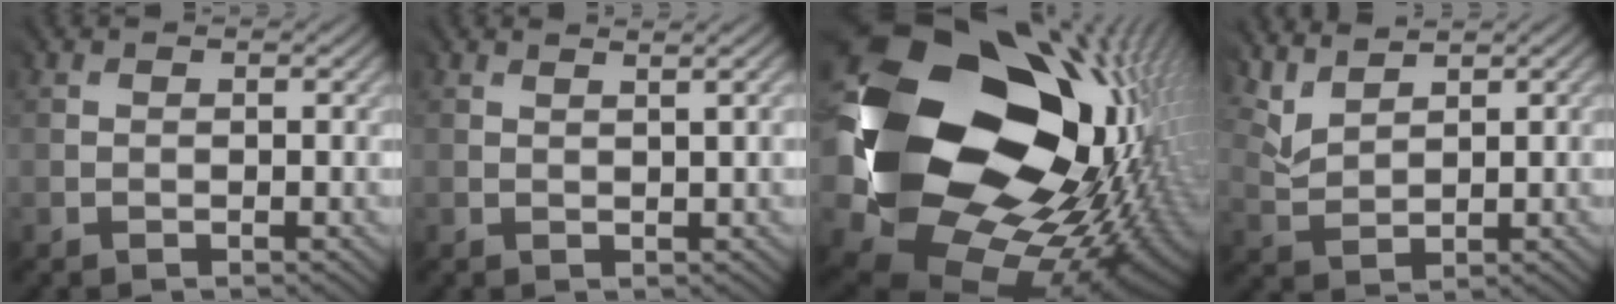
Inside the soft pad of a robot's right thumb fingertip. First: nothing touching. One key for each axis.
{"total": 1.2, "fx": 1.0, "fy": -0.5, "fz": 0.4, "tx": -0.007, "ty": 0.004, "tz": 0.016}
{"total": 22.3, "fx": 2.0, "fy": 17.6, "fz": 13.6, "tx": -0.295, "ty": -0.078, "tz": 0.086}
{"total": 4.4, "fx": 3.8, "fy": 1.7, "fz": 1.4, "tx": -0.054, "ty": 0.003, "tz": 0.087}